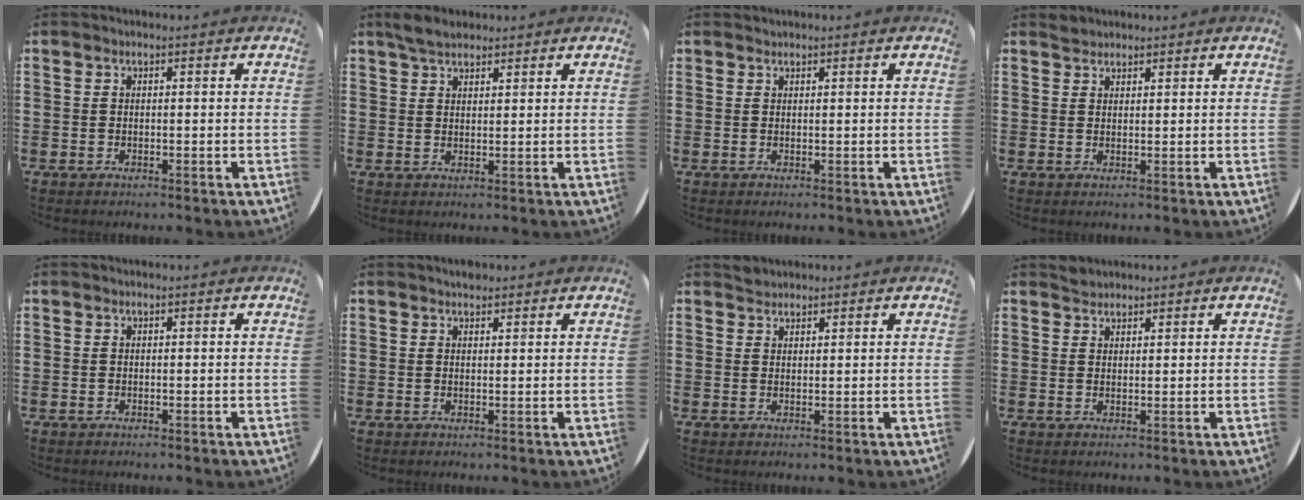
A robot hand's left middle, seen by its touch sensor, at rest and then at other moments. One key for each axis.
{"total": 3.3, "fx": 2.9, "fy": 1.3, "fz": 1.1, "tx": -0.021, "ty": 0.003, "tz": 0.053}
{"total": 0.5, "fx": 0.5, "fy": 0.1, "fz": -0.1, "tx": 0.002, "ty": 0.003, "tz": 0.009}
{"total": 1.3, "fx": 1.3, "fy": 0.4, "fz": -0.1, "tx": 0.008, "ty": -0.002, "tz": 0.024}
{"total": 0.0}
{"total": 1.3, "fx": 1.2, "fy": 0.3, "fz": 0.0, "tx": -0.001, "ty": 0.001, "tz": 0.024}
{"total": 1.5, "fx": 1.4, "fy": 0.4, "fz": -0.2, "tx": 0.009, "ty": -0.001, "tz": 0.027}
{"total": 1.6, "fx": 1.5, "fy": 0.4, "fz": -0.2, "tx": 0.000, "ty": 0.002, "tz": 0.030}